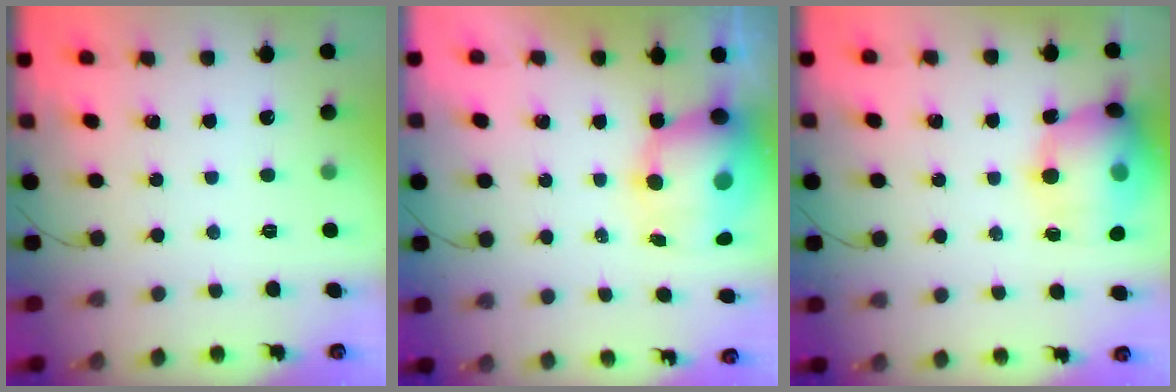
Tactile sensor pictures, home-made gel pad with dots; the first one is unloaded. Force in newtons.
{"total": 13.0, "press": 12.4, "slide": 3.8}
{"total": 16.4, "press": 16.0, "slide": 3.7}